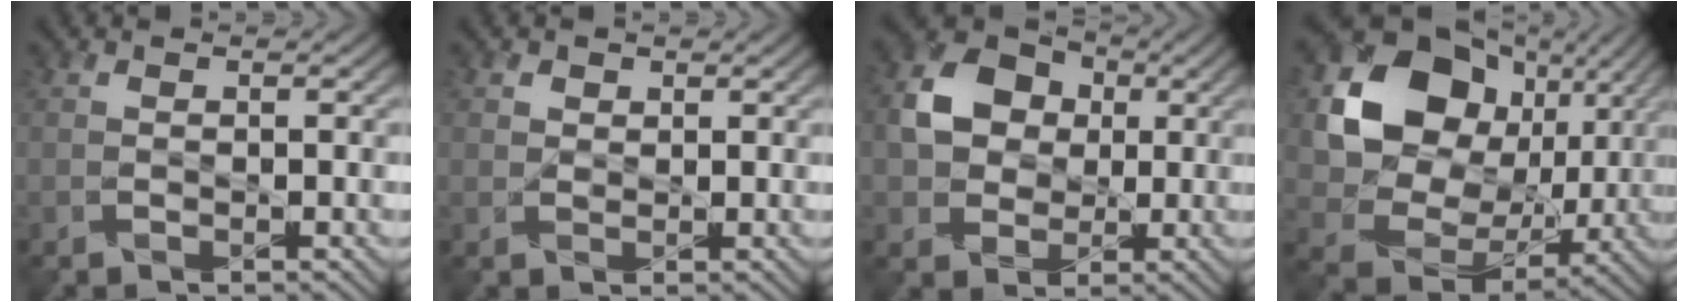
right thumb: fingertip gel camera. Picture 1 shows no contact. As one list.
[{"total": 1.4, "force": [0.9, 1.0, 0.3], "torque": [-0.006, -0.002, 0.017]}, {"total": 8.7, "force": [1.2, 7.1, 4.9], "torque": [-0.111, 0.010, 0.013]}, {"total": 16.2, "force": [4.4, 12.9, 8.8], "torque": [-0.200, 0.005, 0.087]}]